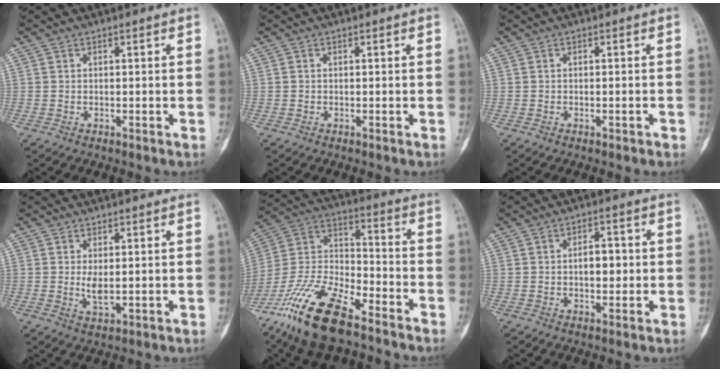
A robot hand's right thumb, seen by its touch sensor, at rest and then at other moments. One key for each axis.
{"total": 0.0}
{"total": 0.8, "fx": -0.4, "fy": 0.3, "fz": 0.7, "tx": -0.013, "ty": 0.000, "tz": -0.003}
{"total": 3.0, "fx": 0.3, "fy": 1.2, "fz": 2.7, "tx": -0.050, "ty": -0.009, "tz": 0.011}
{"total": 20.1, "fx": -14.0, "fy": 7.2, "fz": 12.6, "tx": -0.270, "ty": 0.055, "tz": -0.262}
{"total": 4.7, "fx": 0.1, "fy": 2.7, "fz": 3.9, "tx": -0.044, "ty": 0.009, "tz": 0.000}